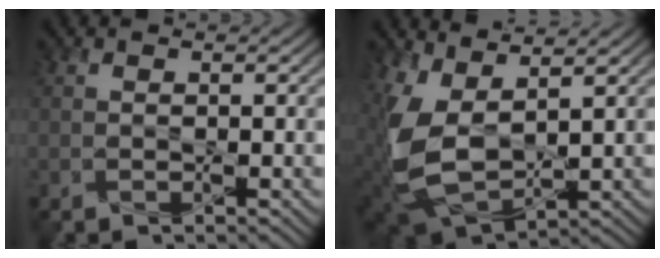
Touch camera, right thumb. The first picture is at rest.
{"total": 9.7, "force": [2.5, 5.4, 7.7], "torque": [-0.199, -0.012, 0.051]}